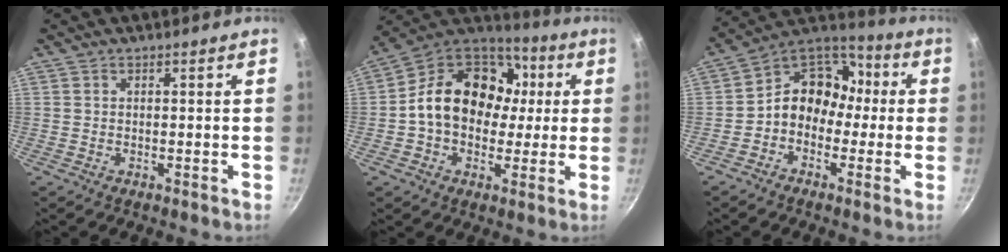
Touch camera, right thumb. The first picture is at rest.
{"total": 20.1, "force": [1.4, 15.5, 12.7], "torque": [-0.181, 0.040, 0.012]}
{"total": 12.3, "force": [-1.3, 10.3, 6.7], "torque": [-0.062, 0.055, -0.048]}